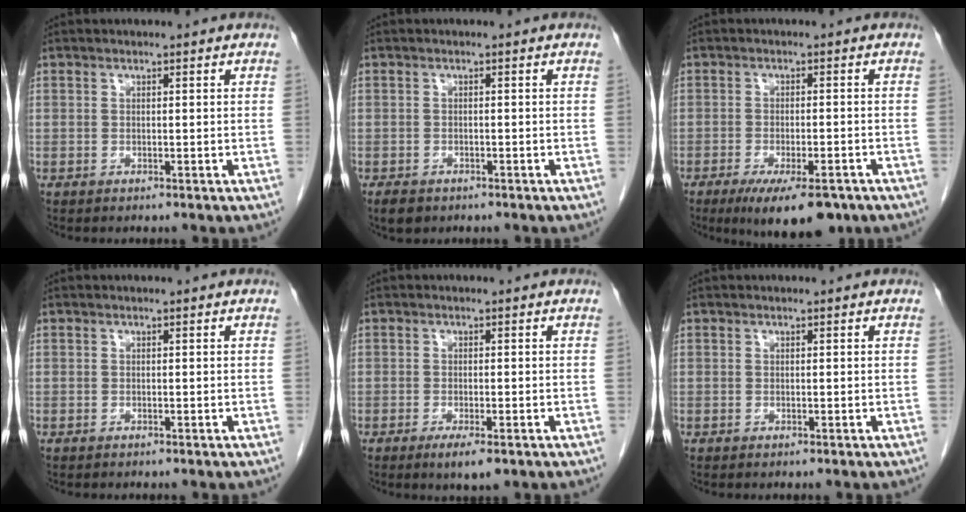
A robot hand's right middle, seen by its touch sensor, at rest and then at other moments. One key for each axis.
{"total": 2.7, "fx": -1.9, "fy": 1.5, "fz": 1.1, "tx": -0.018, "ty": -0.002, "tz": -0.025}
{"total": 10.0, "fx": -6.9, "fy": 2.8, "fz": 6.7, "tx": -0.096, "ty": -0.013, "tz": -0.103}
{"total": 0.0}
{"total": 3.4, "fx": -2.0, "fy": 0.8, "fz": 2.7, "tx": -0.043, "ty": -0.006, "tz": -0.028}
{"total": 0.0}